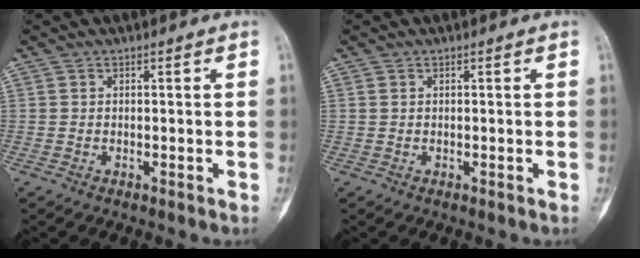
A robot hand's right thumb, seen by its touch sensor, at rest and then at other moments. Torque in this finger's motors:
{"motor_torque": [-0.04, -0.04, 0.06, 0.18, -0.03]}